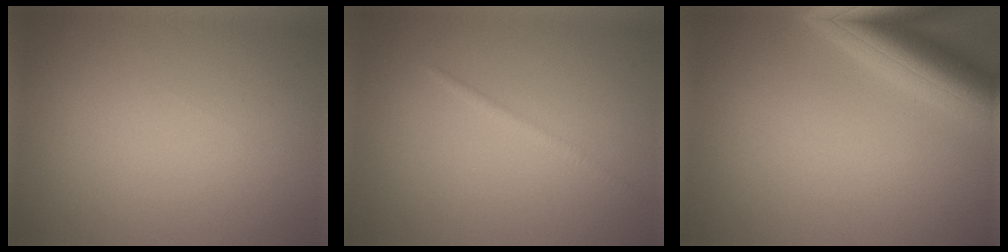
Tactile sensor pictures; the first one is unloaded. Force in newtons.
{"total": 1.0, "press": 1.0, "slide": 0.1}
{"total": 7.0, "press": 7.0, "slide": 0.4}